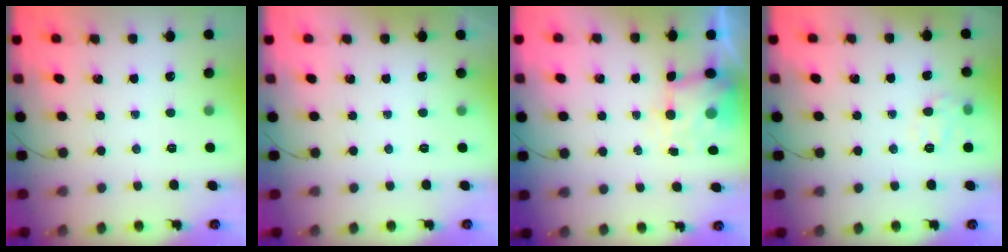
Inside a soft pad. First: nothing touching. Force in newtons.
{"total": 1.8, "press": 1.7, "slide": 0.3}
{"total": 3.6, "press": 3.5, "slide": 0.9}
{"total": 7.5, "press": 7.5, "slide": 0.6}